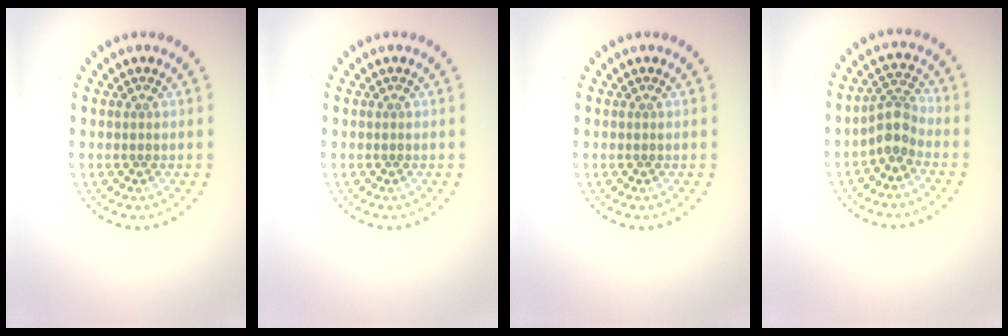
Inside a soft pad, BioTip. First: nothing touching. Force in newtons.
{"total": 0.0}
{"total": 0.0}
{"total": 2.7, "press": 2.2, "slide": 1.7}